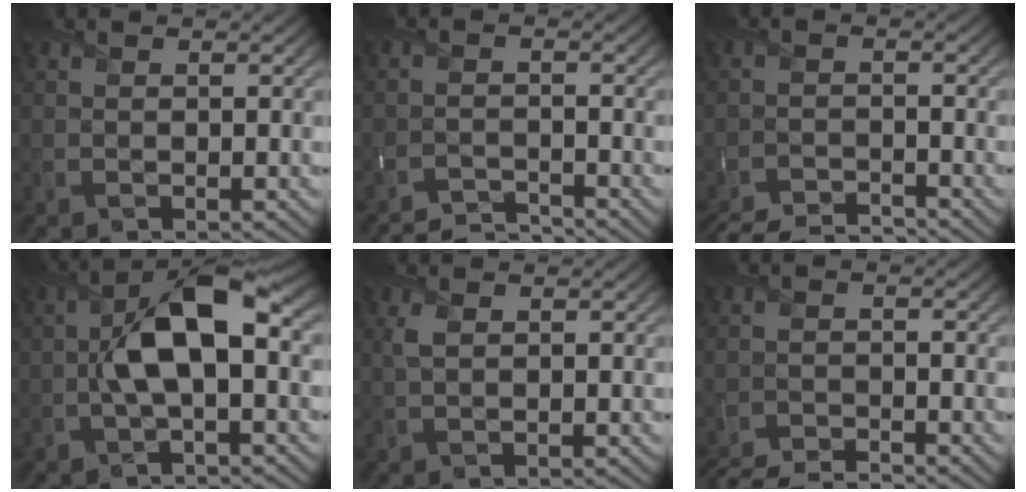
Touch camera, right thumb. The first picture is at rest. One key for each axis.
{"total": 4.0, "fx": -4.0, "fy": 0.4, "fz": 0.7, "tx": -0.007, "ty": -0.002, "tz": -0.077}
{"total": 7.1, "fx": -6.8, "fy": 1.0, "fz": 1.9, "tx": -0.036, "ty": -0.009, "tz": -0.115}
{"total": 9.6, "fx": 0.1, "fy": 4.0, "fz": 8.7, "tx": -0.167, "ty": 0.012, "tz": -0.001}
{"total": 1.6, "fx": 0.7, "fy": 0.7, "fz": 1.2, "tx": -0.034, "ty": 0.001, "tz": 0.016}
{"total": 5.7, "fx": -5.4, "fy": 0.6, "fz": 1.8, "tx": -0.037, "ty": -0.010, "tz": -0.097}